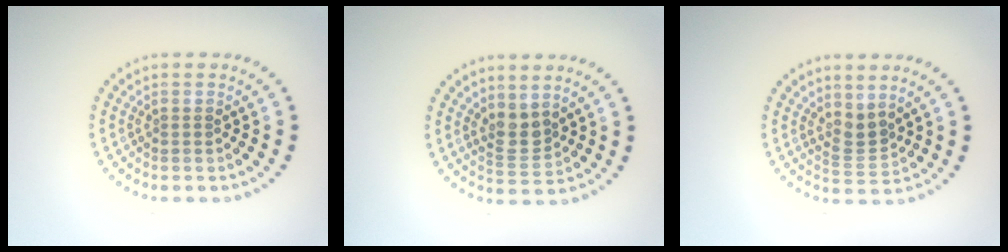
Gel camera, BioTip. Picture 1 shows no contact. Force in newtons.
{"total": 2.2, "press": 1.8, "slide": 1.3}
{"total": 2.2, "press": 1.5, "slide": 1.6}